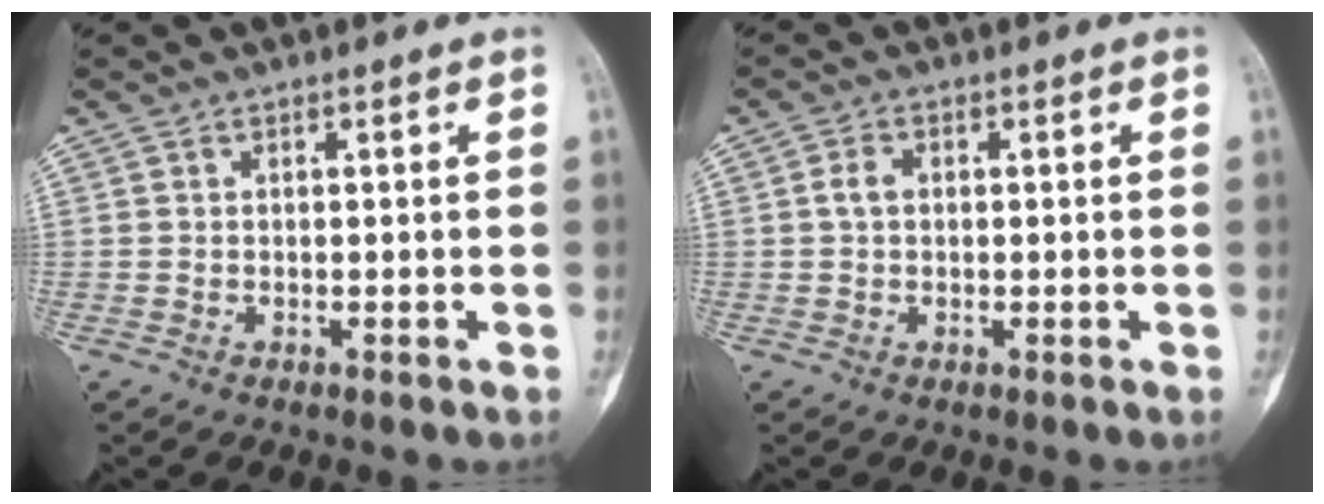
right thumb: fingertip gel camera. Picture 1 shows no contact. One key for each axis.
{"total": 2.4, "fx": 0.2, "fy": 1.7, "fz": 1.7, "tx": -0.034, "ty": 0.006, "tz": 0.002}